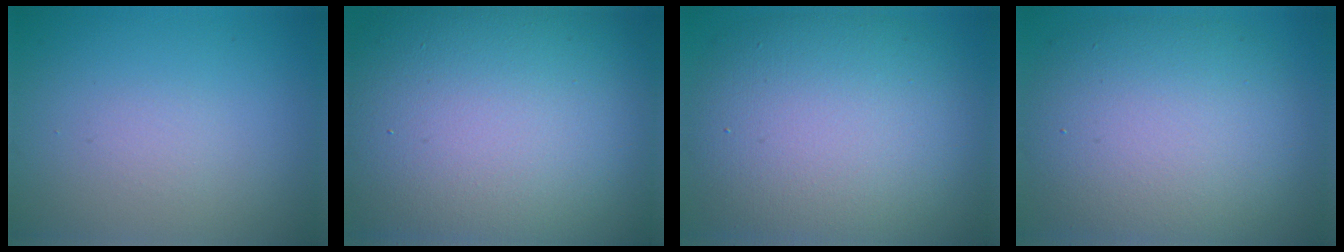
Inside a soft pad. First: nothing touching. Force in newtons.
{"total": 18.9, "press": 18.9, "slide": 0.4}
{"total": 12.3, "press": 12.3, "slide": 0.9}
{"total": 10.3, "press": 10.3, "slide": 0.5}